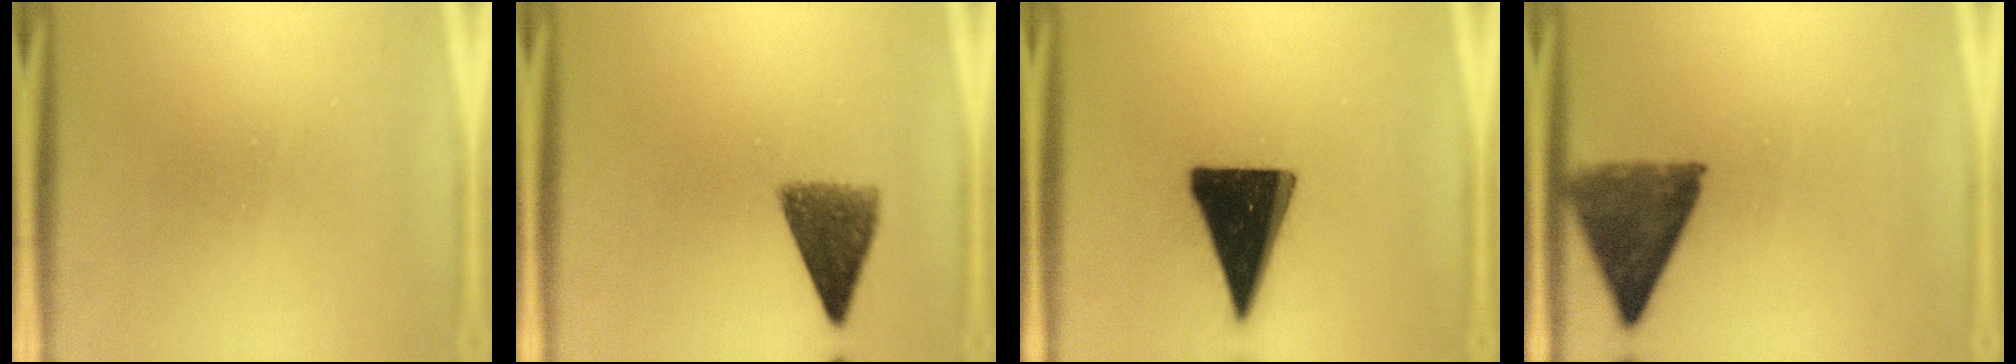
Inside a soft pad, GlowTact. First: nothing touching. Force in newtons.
{"total": 6.8}
{"total": 19.1}
{"total": 8.7}